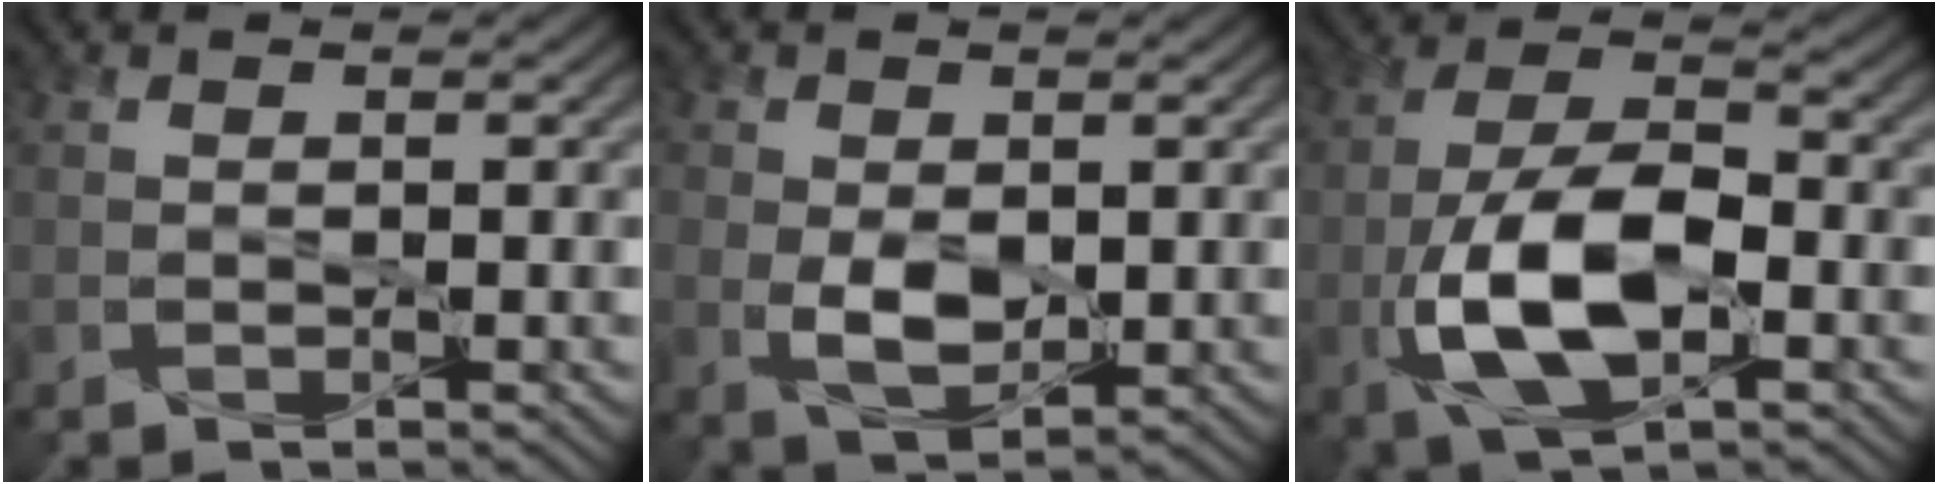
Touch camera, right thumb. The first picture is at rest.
{"total": 4.8, "force": [-0.1, 3.2, 3.5], "torque": [-0.083, -0.011, 0.003]}
{"total": 11.2, "force": [-3.4, 5.2, 9.3], "torque": [-0.192, 0.000, -0.072]}